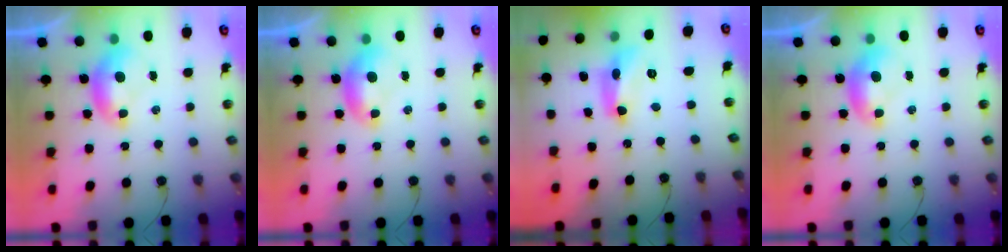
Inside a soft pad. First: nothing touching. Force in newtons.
{"total": 0.0}
{"total": 9.7, "press": 9.7, "slide": 0.8}
{"total": 0.0}